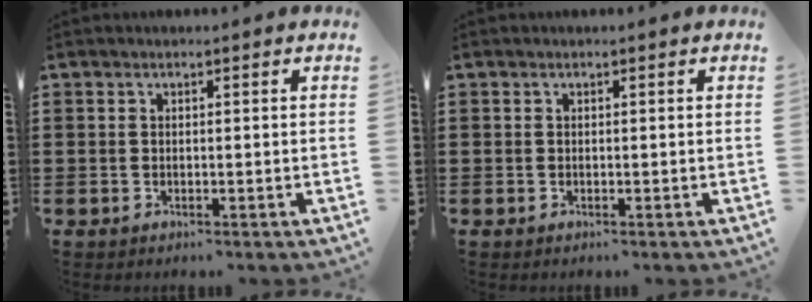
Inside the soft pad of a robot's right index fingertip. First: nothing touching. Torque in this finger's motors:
{"motor_torque": [-0.04, 0.41, 0.00, 0.01]}